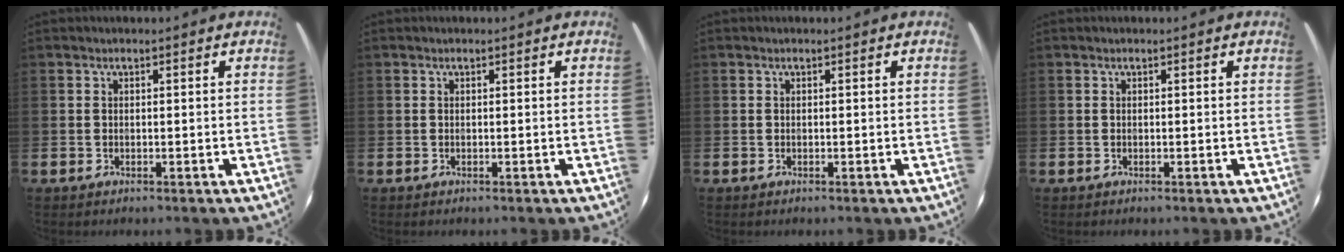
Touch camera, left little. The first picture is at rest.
{"total": 0.0}
{"total": 0.0}
{"total": 0.0}